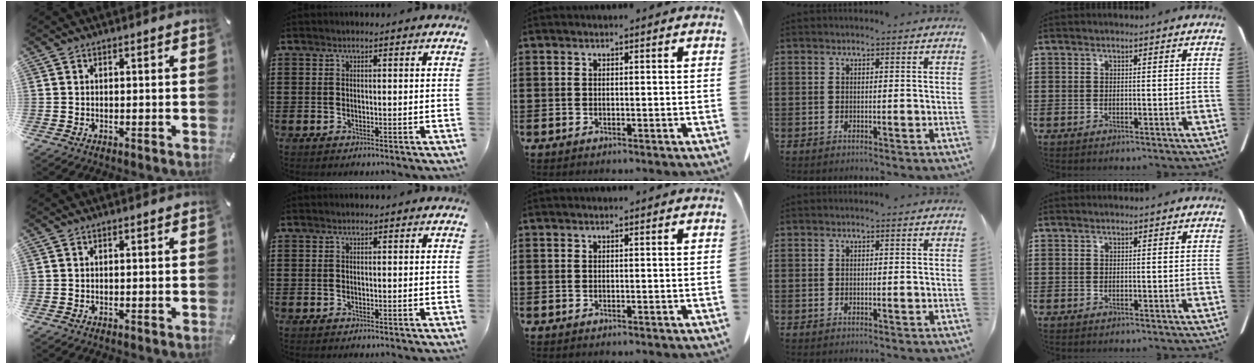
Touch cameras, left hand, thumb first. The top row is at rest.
{}